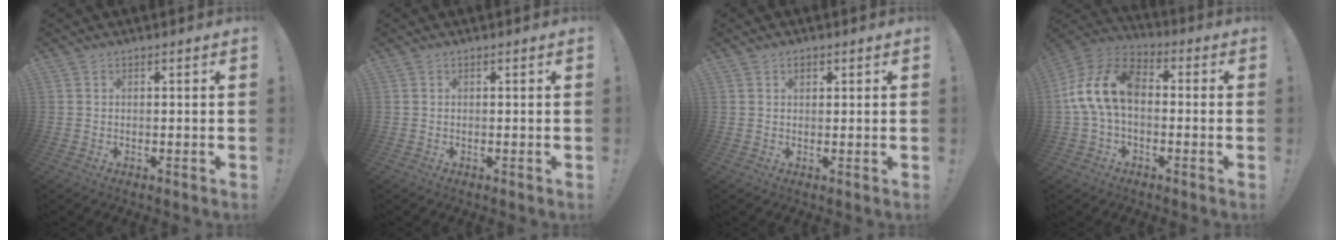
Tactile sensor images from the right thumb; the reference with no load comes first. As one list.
[{"total": 0.0}, {"total": 1.6, "force": [0.8, 1.0, 0.9], "torque": [-0.003, -0.002, 0.012]}, {"total": 14.8, "force": [0.0, 9.5, 11.4], "torque": [-0.227, 0.019, 0.004]}]